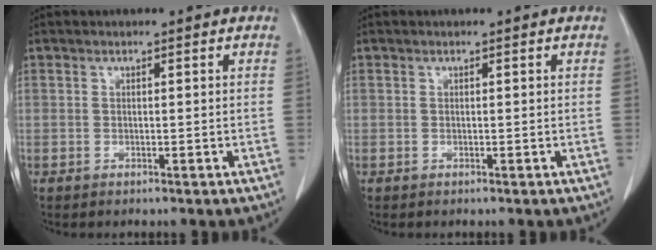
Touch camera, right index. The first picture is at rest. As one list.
[{"total": 0.0}]